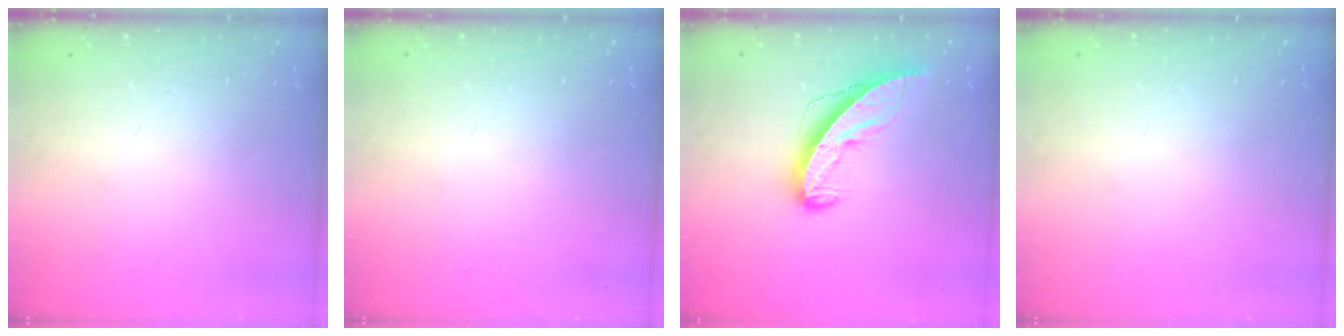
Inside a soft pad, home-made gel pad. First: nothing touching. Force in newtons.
{"total": 0.0}
{"total": 9.1, "press": 9.0, "slide": 0.9}
{"total": 0.0}